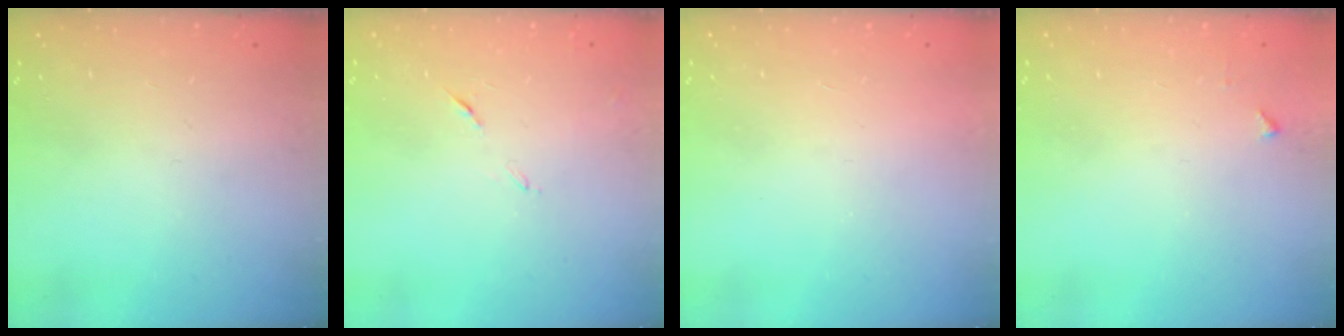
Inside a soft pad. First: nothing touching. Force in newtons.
{"total": 6.1, "press": 6.1, "slide": 0.6}
{"total": 1.7, "press": 1.6, "slide": 0.1}
{"total": 3.2, "press": 3.2, "slide": 0.4}